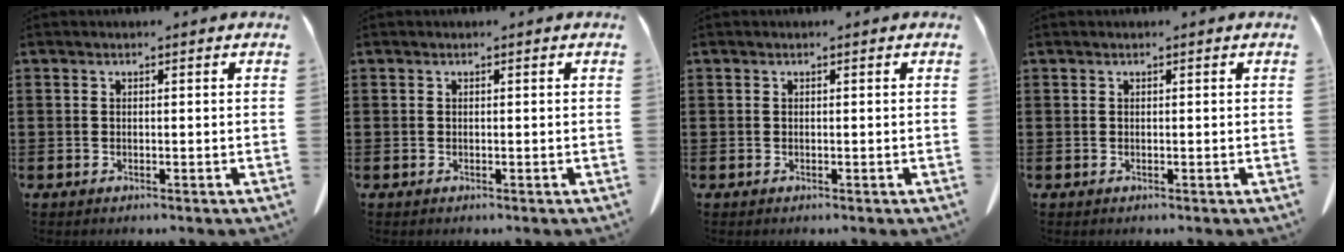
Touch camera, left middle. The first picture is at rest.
{"total": 0.0}
{"total": 0.0}
{"total": 0.0}